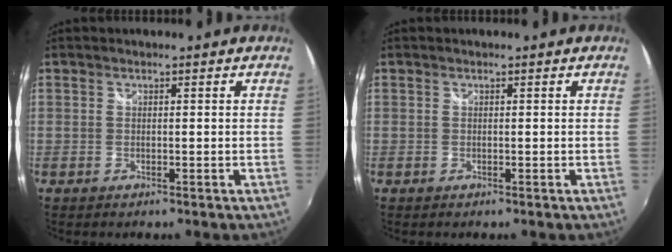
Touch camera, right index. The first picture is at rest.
{"total": 0.0}